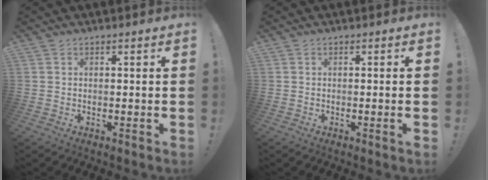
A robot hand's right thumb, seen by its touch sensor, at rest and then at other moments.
{"total": 2.0, "force": [-0.5, -0.5, 1.9], "torque": [-0.031, -0.005, -0.009]}